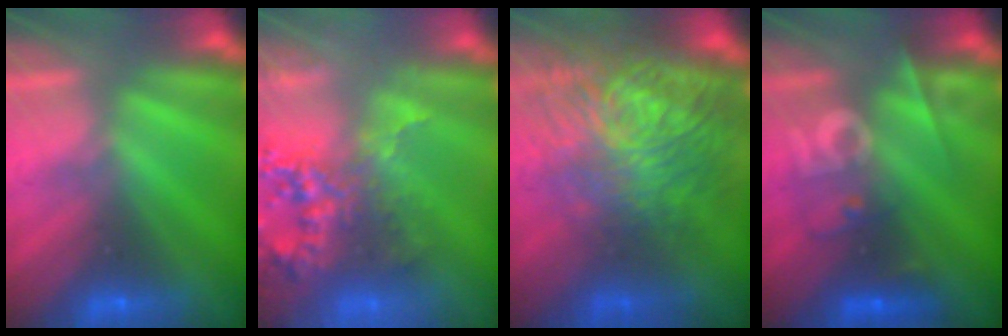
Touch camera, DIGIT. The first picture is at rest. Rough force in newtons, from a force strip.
{"total": 8.2}
{"total": 11.3}
{"total": 2.5}